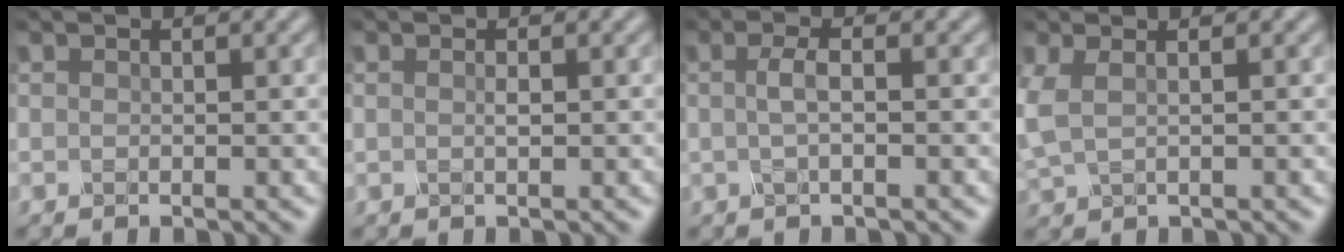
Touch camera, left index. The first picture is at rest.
{"total": 0.6, "force": [0.1, 0.2, 0.6], "torque": [-0.013, 0.002, 0.002]}
{"total": 1.9, "force": [0.1, 0.5, 1.8], "torque": [-0.038, 0.004, -0.001]}
{"total": 2.1, "force": [0.6, 1.0, 1.8], "torque": [-0.052, 0.005, 0.013]}